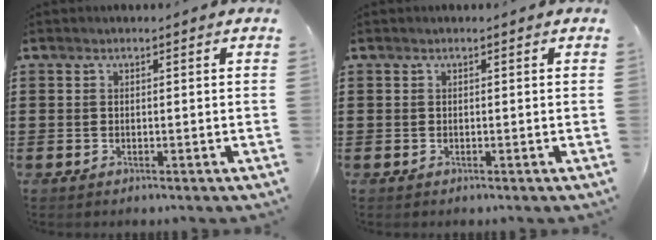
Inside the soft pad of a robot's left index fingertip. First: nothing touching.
{"total": 0.0}